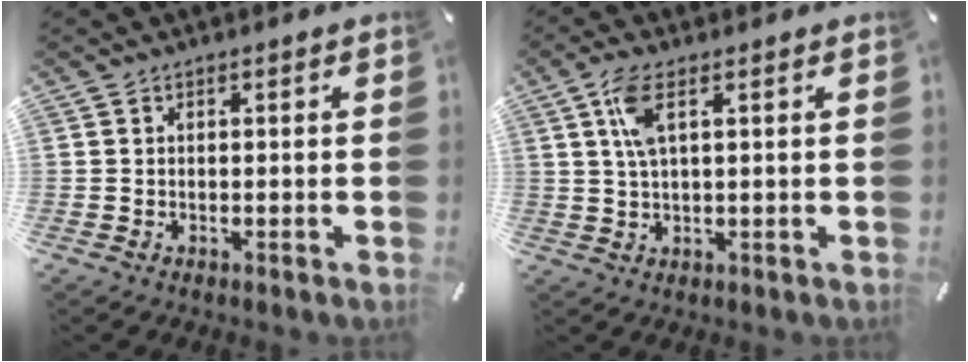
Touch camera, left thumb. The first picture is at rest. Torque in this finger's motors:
{"motor_torque": [1.16, 1.28, 0.72, -0.77, 0.38]}